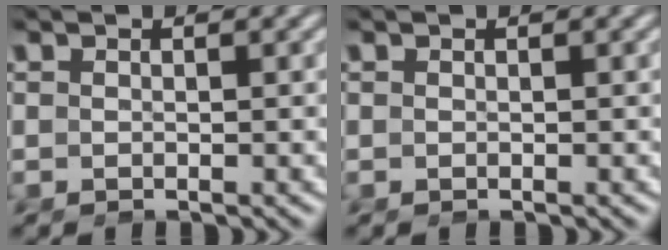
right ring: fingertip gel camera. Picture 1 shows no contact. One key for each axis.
{"total": 0.0}